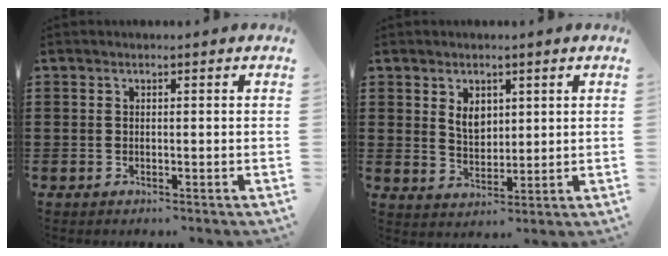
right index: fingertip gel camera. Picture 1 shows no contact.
{"total": 3.7, "force": [1.6, 2.5, 2.1], "torque": [-0.042, 0.006, 0.028]}